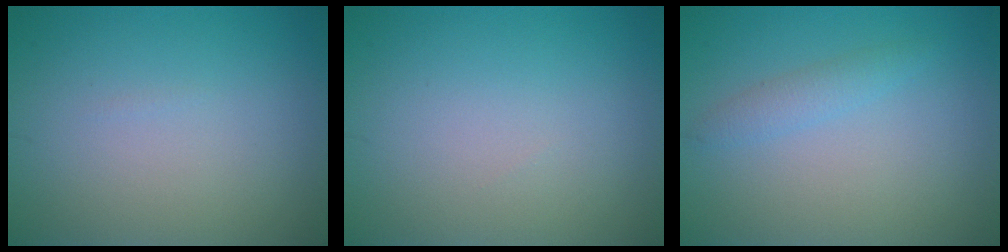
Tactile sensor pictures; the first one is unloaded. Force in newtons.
{"total": 0.0}
{"total": 1.5, "press": 1.5, "slide": 0.0}